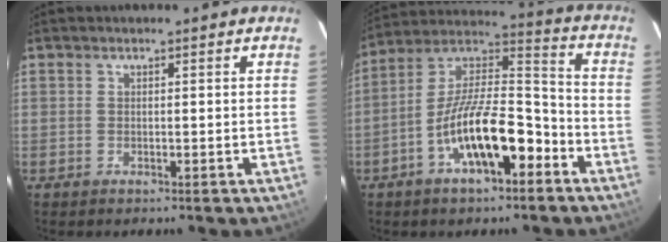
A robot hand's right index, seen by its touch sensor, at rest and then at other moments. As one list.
[{"total": 16.2, "force": [-7.8, 5.7, 13.0], "torque": [-0.235, 0.015, -0.137]}]